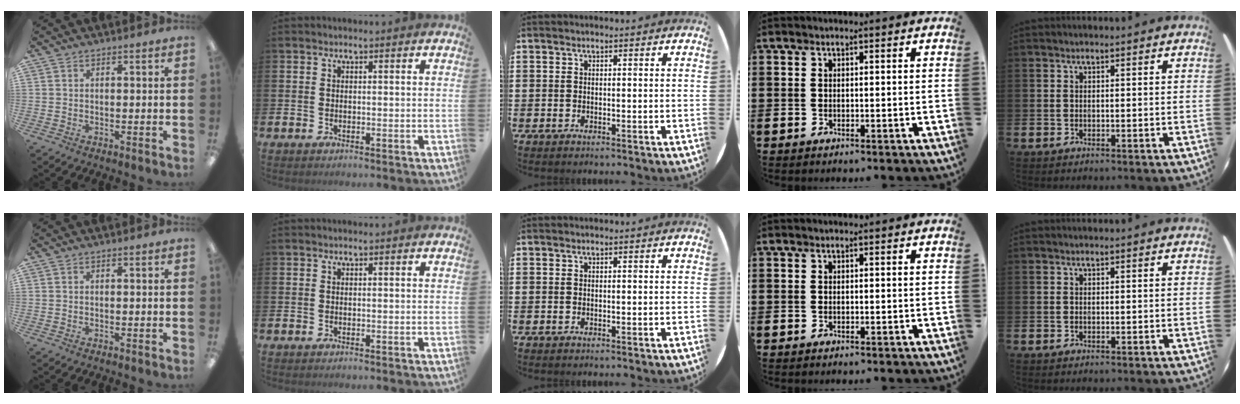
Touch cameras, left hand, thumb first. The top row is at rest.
{}